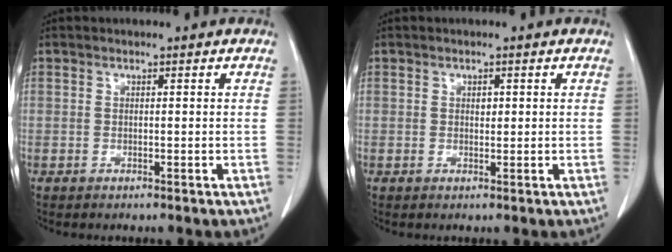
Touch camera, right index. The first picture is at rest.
{"total": 0.9, "force": [0.2, 0.6, 0.6], "torque": [-0.008, 0.000, 0.004]}